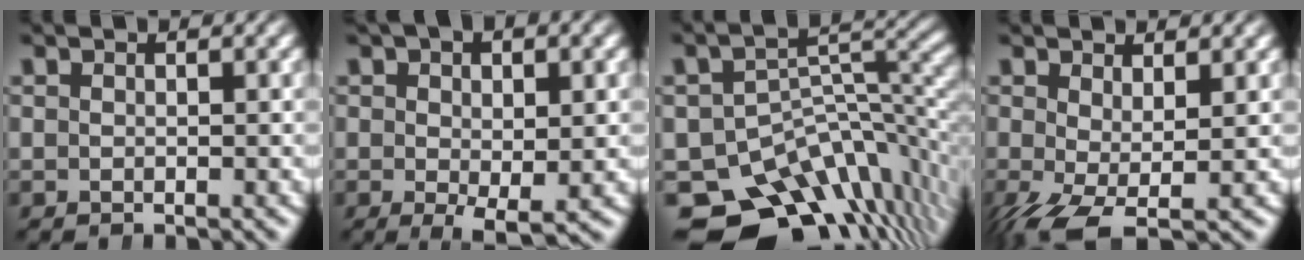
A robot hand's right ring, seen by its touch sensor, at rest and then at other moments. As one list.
[{"total": 3.3, "force": [-0.5, 1.3, 3.0], "torque": [-0.050, -0.016, 0.000]}, {"total": 16.8, "force": [-10.3, 10.5, 8.2], "torque": [-0.123, -0.048, -0.151]}, {"total": 4.2, "force": [-2.0, 1.7, 3.3], "torque": [-0.071, -0.042, -0.010]}]